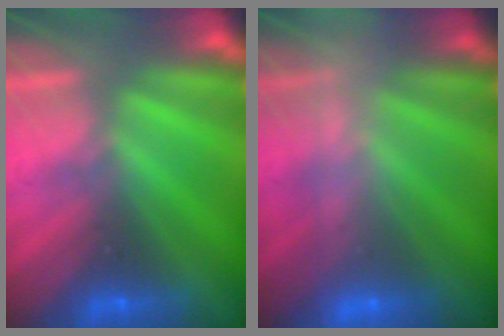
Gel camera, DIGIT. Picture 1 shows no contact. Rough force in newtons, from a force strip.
{"total": 2.5}